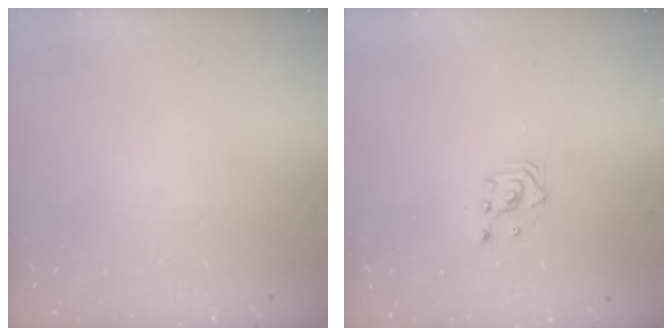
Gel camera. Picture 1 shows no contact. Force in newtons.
{"total": 2.5, "press": 2.5, "slide": 0.3}